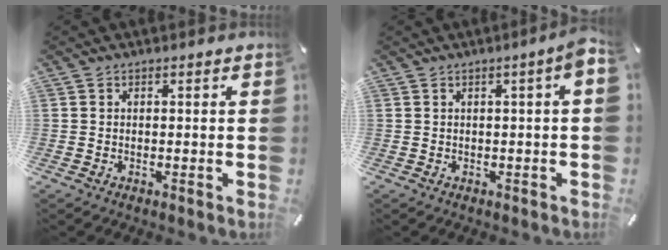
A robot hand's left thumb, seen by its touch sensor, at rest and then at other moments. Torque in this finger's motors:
{"motor_torque": [0.45, 0.53, 0.28, 0.27, 0.09]}